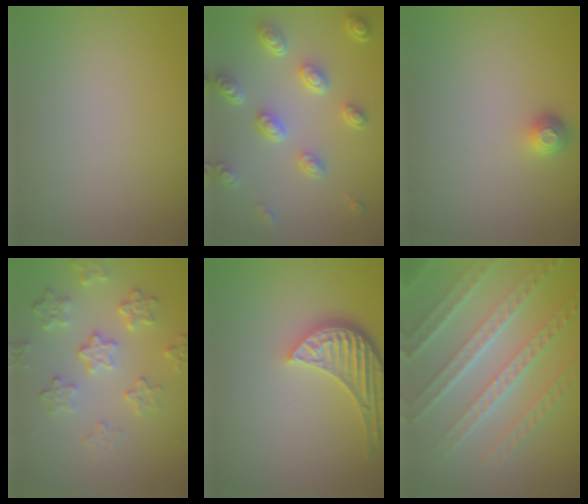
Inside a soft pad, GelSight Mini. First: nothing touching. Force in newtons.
{"total": 5.2, "press": 3.8, "slide": 3.5}
{"total": 1.3, "press": 1.1, "slide": 0.7}
{"total": 4.4, "press": 3.3, "slide": 3.0}
{"total": 4.8, "press": 3.7, "slide": 3.0}
{"total": 8.3, "press": 5.8, "slide": 5.9}